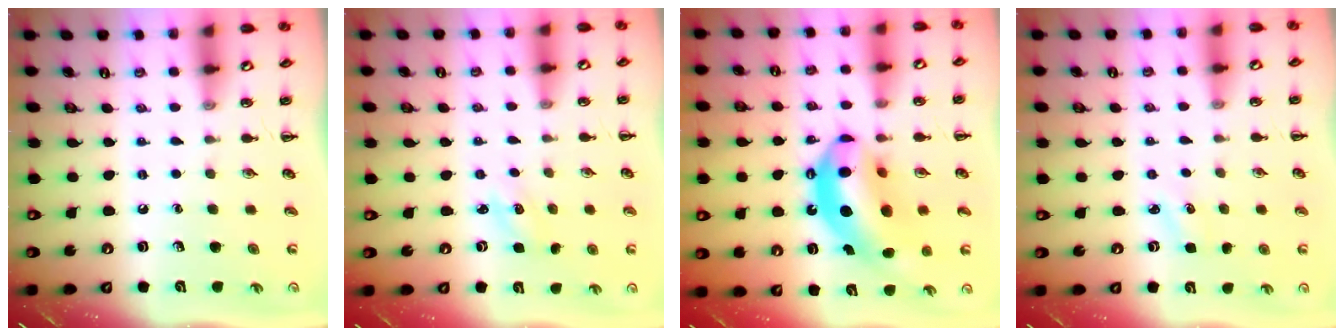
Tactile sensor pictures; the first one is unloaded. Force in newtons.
{"total": 1.8, "press": 1.7, "slide": 0.5}
{"total": 17.5, "press": 16.8, "slide": 4.8}
{"total": 2.7, "press": 2.6, "slide": 0.8}